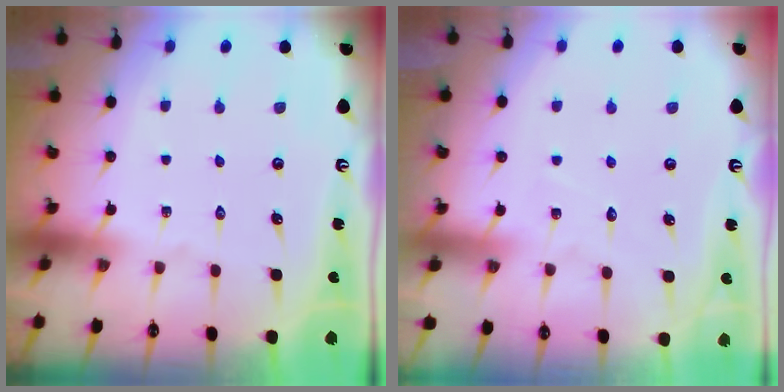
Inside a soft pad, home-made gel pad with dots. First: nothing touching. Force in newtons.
{"total": 3.4, "press": 3.4, "slide": 0.4}